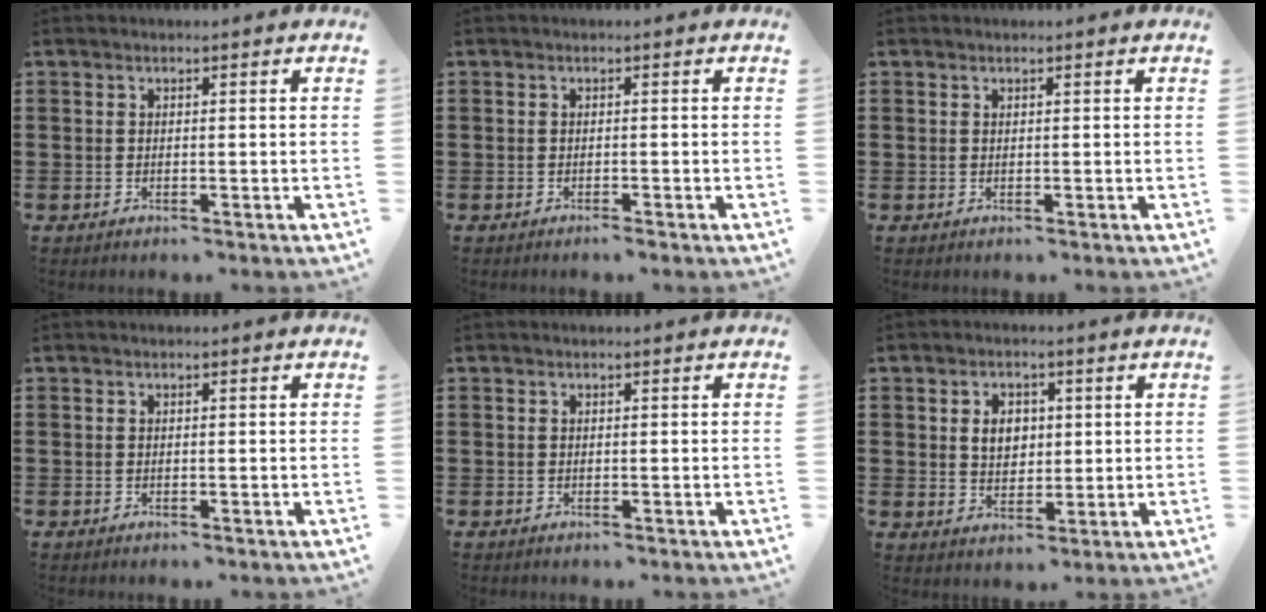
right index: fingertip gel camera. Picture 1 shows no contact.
{"total": 0.6, "force": [-0.6, -0.1, 0.3], "torque": [-0.006, -0.003, -0.012]}
{"total": 0.0}
{"total": 0.0}
{"total": 0.0}
{"total": 4.2, "force": [0.7, 3.2, 2.7], "torque": [-0.055, 0.009, 0.008]}